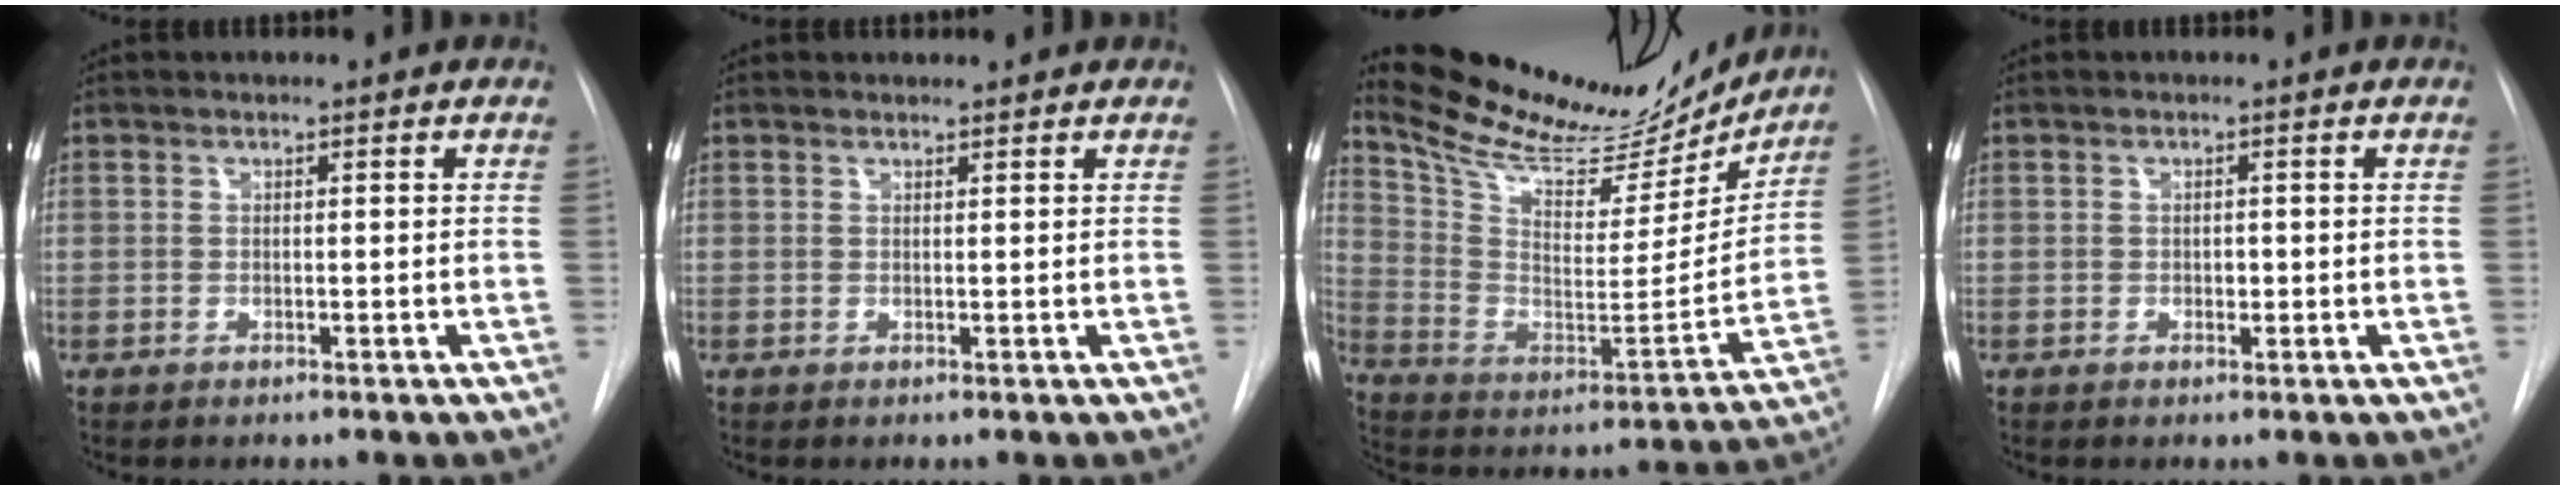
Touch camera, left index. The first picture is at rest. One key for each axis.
{"total": 1.0, "fx": 1.0, "fy": 0.2, "fz": -0.1, "tx": -0.006, "ty": 0.010, "tz": 0.019}
{"total": 23.0, "fx": 21.0, "fy": 5.8, "fz": 7.1, "tx": -0.123, "ty": -0.033, "tz": 0.320}
{"total": 0.8, "fx": -0.1, "fy": 0.6, "fz": 0.6, "tx": -0.007, "ty": 0.000, "tz": -0.002}